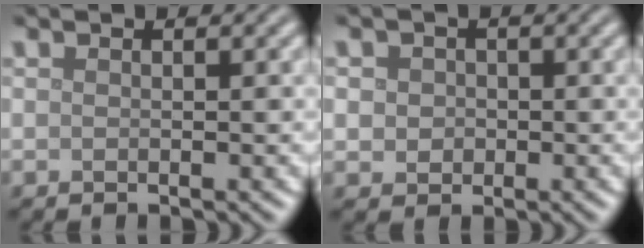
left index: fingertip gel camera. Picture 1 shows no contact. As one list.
[{"total": 3.0, "force": [0.6, 2.5, 1.4], "torque": [-0.015, 0.013, -0.002]}]